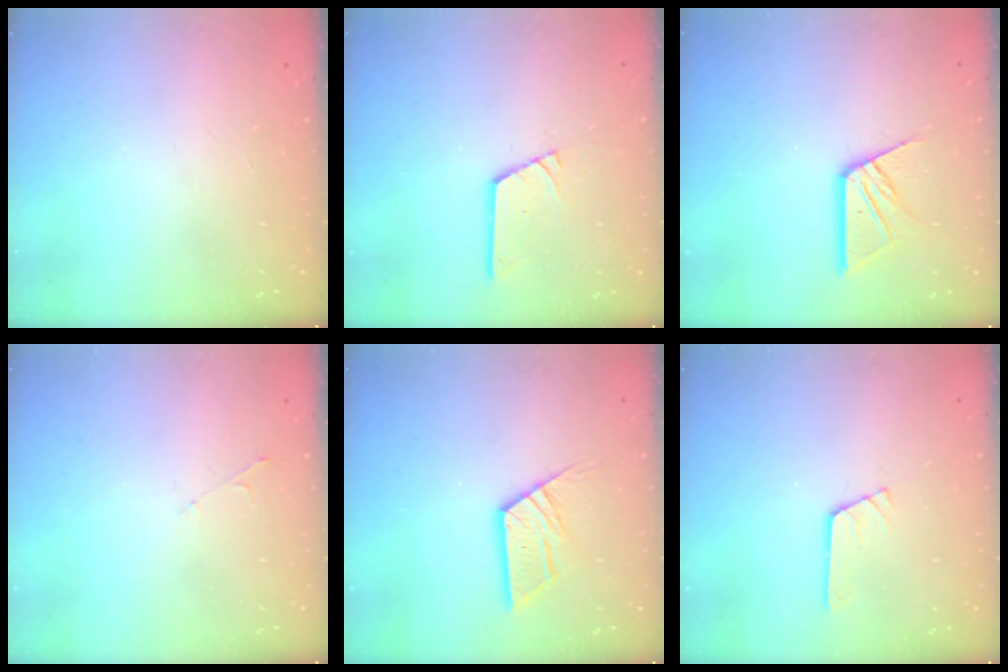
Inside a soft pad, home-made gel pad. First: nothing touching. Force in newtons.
{"total": 6.5, "press": 6.4, "slide": 0.5}
{"total": 11.8, "press": 11.8, "slide": 1.1}
{"total": 3.0, "press": 3.0, "slide": 0.5}
{"total": 10.5, "press": 10.4, "slide": 1.0}
{"total": 2.9, "press": 2.9, "slide": 0.2}